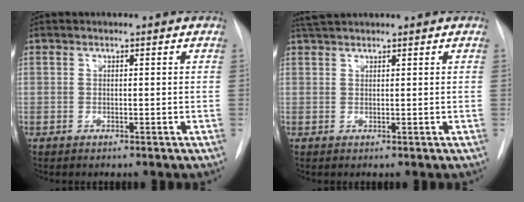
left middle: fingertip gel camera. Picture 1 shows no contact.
{"total": 2.9, "force": [2.7, 0.2, 0.9], "torque": [-0.020, 0.022, 0.052]}